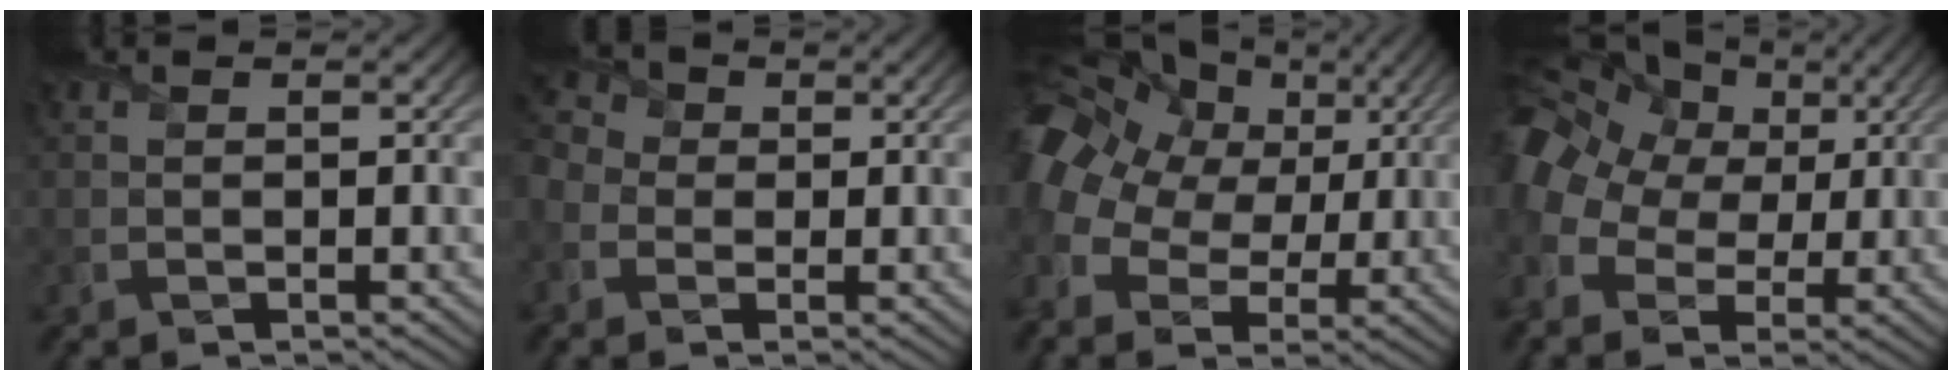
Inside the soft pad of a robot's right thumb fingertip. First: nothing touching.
{"total": 5.4, "force": [-0.4, 4.6, 2.8], "torque": [-0.099, 0.005, -0.013]}
{"total": 15.7, "force": [4.7, 11.0, 10.1], "torque": [-0.247, 0.027, 0.086]}
{"total": 14.2, "force": [3.6, 10.6, 8.7], "torque": [-0.232, 0.013, 0.072]}